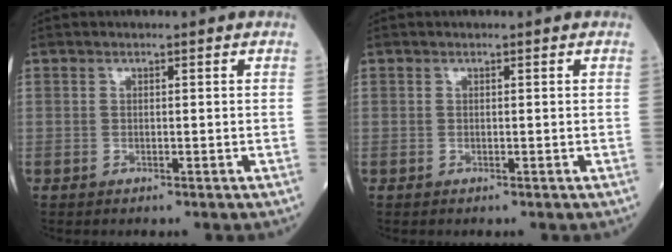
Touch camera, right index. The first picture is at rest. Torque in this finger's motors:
{"motor_torque": [0.00, 0.00, 0.00, 0.00]}